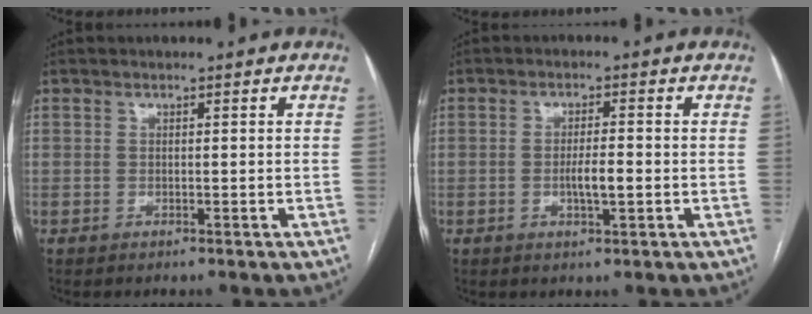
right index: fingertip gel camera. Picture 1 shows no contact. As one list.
[{"total": 3.6, "force": [-0.8, 0.5, 3.5], "torque": [-0.063, -0.002, -0.013]}]